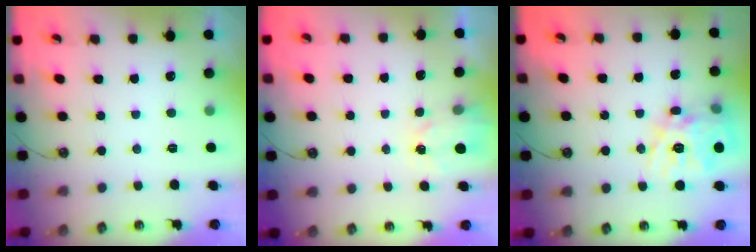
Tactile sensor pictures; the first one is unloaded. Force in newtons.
{"total": 2.6, "press": 2.6, "slide": 0.3}
{"total": 17.9, "press": 17.8, "slide": 2.3}